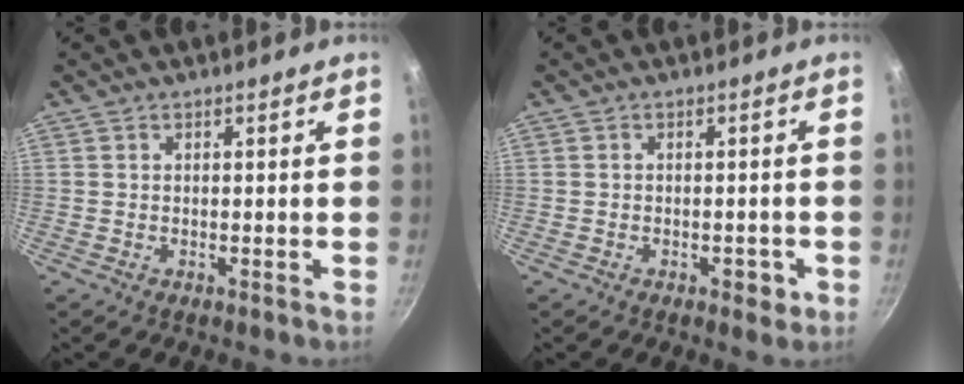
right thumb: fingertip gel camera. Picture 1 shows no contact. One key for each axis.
{"total": 2.4, "fx": -1.1, "fy": 1.4, "fz": 1.6, "tx": -0.011, "ty": 0.006, "tz": -0.012}